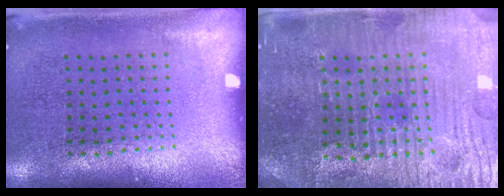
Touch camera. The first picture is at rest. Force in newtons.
{"total": 5.3, "press": 5.0, "slide": 1.5}